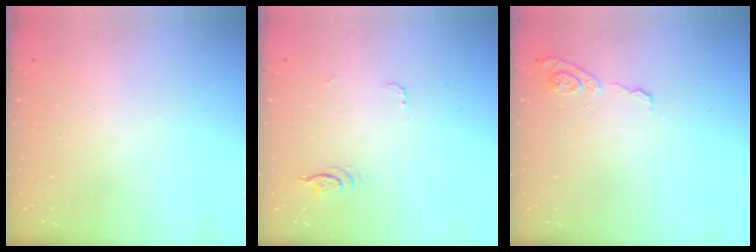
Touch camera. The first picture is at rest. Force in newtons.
{"total": 3.8, "press": 3.5, "slide": 1.6}
{"total": 7.6, "press": 7.5, "slide": 0.8}